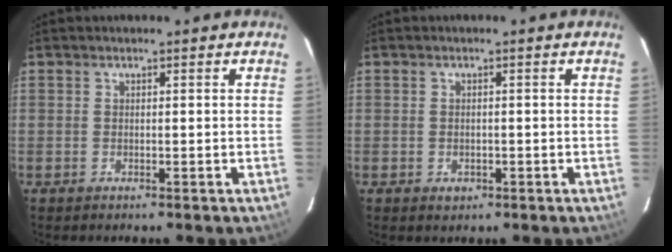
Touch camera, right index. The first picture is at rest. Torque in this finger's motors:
{"motor_torque": [0.30, 0.20, 0.02, 0.01]}